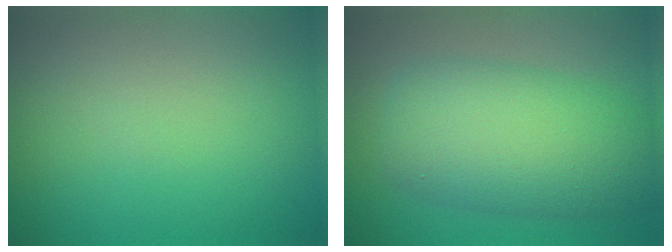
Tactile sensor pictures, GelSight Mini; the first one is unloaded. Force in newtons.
{"total": 8.4, "press": 8.4, "slide": 0.2}